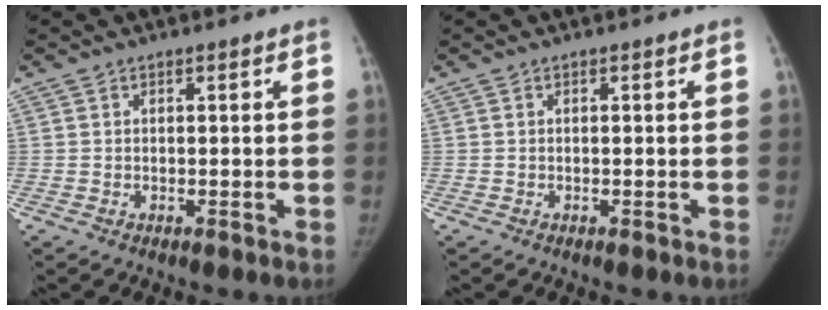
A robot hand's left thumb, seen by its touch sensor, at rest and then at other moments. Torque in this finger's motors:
{"motor_torque": [0.80, 0.77, 0.41, -0.36, 0.04]}